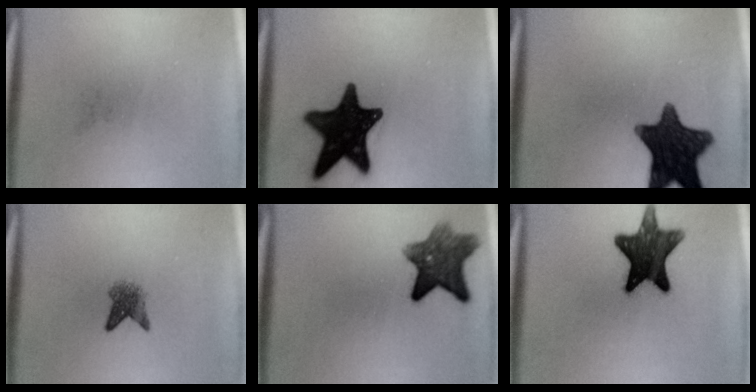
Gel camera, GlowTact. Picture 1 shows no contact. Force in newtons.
{"total": 17.5}
{"total": 14.1}
{"total": 3.1}
{"total": 8.4}
{"total": 13.3}